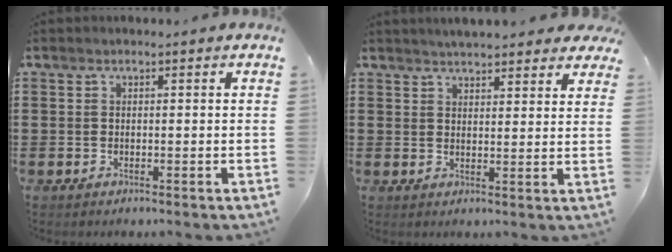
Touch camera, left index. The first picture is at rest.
{"total": 3.7, "force": [3.7, 0.6, 0.5], "torque": [-0.014, -0.010, 0.066]}